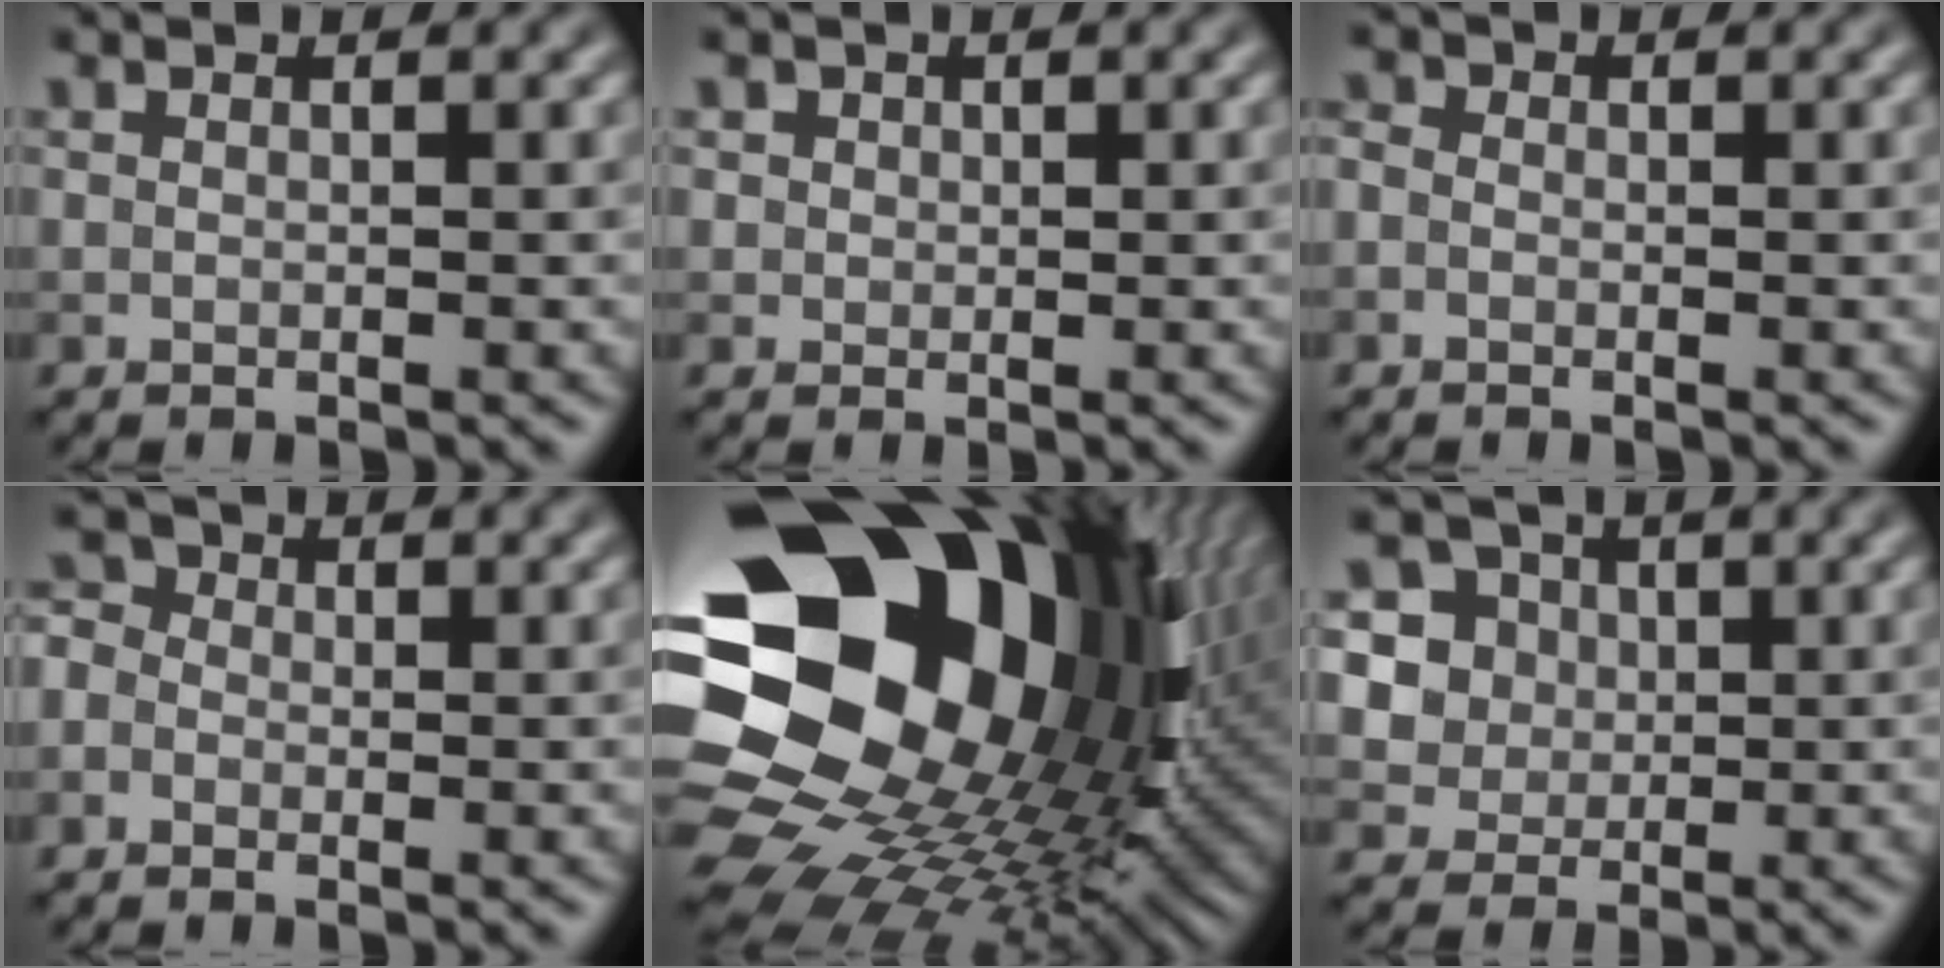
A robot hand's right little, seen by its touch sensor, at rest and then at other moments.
{"total": 1.2, "force": [0.5, 1.0, 0.3], "torque": [0.002, -0.004, 0.011]}
{"total": 1.0, "force": [-0.3, 0.8, 0.5], "torque": [-0.013, -0.002, -0.012]}
{"total": 2.4, "force": [-0.7, 2.1, 1.1], "torque": [-0.012, 0.012, -0.025]}
{"total": 24.0, "force": [4.1, 18.6, 14.6], "torque": [-0.292, -0.040, 0.057]}
{"total": 7.0, "force": [2.5, 6.1, 2.6], "torque": [-0.050, 0.017, 0.031]}